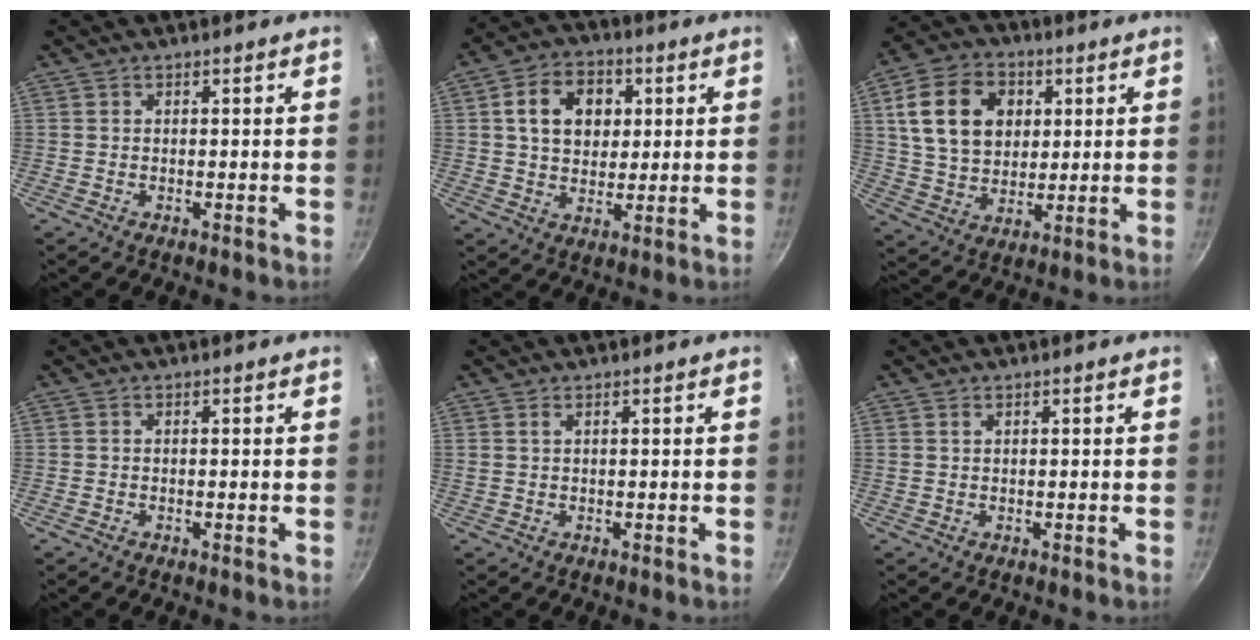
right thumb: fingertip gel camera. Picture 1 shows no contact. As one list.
[{"total": 11.4, "force": [2.9, 8.6, 6.8], "torque": [-0.088, 0.007, 0.041]}, {"total": 15.9, "force": [4.2, 11.8, 9.8], "torque": [-0.155, 0.000, 0.074]}, {"total": 0.0}, {"total": 0.7, "force": [0.4, 0.2, 0.5], "torque": [-0.010, 0.002, 0.009]}, {"total": 0.6, "force": [0.4, 0.3, 0.3], "torque": [-0.006, 0.001, 0.009]}]